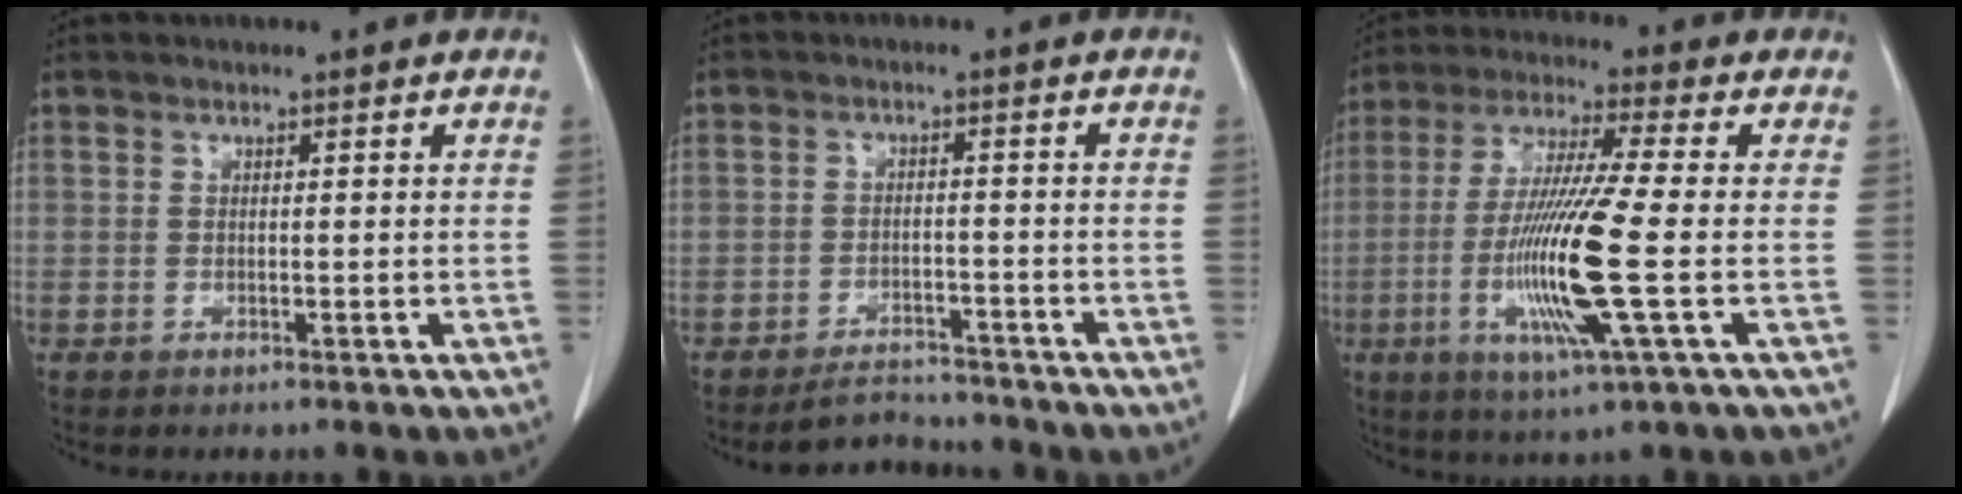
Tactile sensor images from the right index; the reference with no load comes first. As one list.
[{"total": 4.9, "force": [-4.7, 1.3, 0.2], "torque": [-0.003, -0.001, -0.075]}, {"total": 14.3, "force": [-3.0, -0.5, 14.0], "torque": [-0.285, -0.019, -0.062]}]